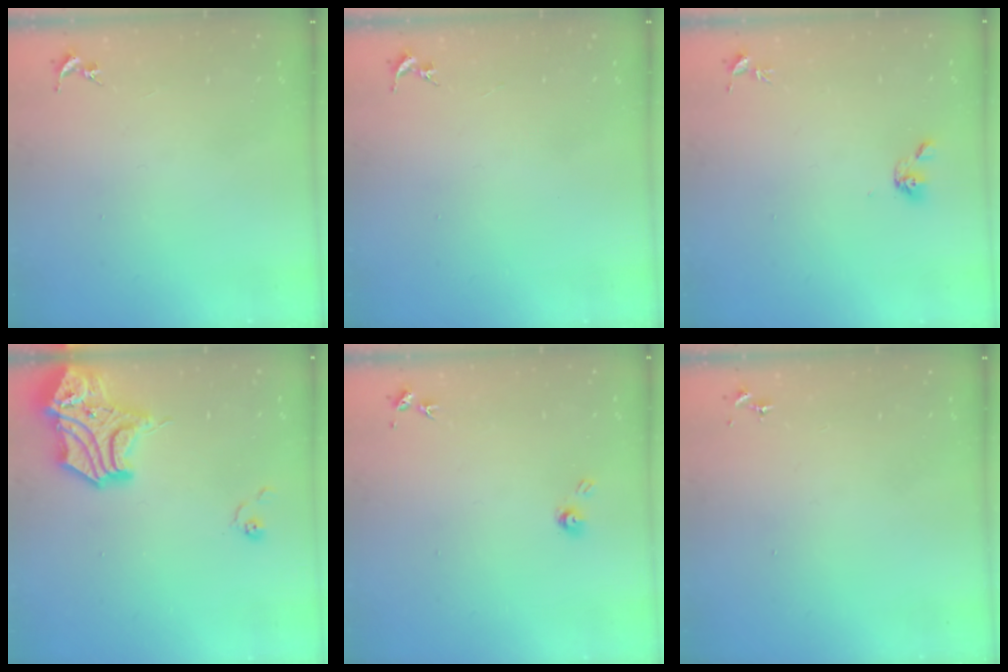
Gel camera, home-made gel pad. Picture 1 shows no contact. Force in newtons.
{"total": 0.0}
{"total": 5.2, "press": 4.6, "slide": 2.3}
{"total": 15.8, "press": 15.6, "slide": 2.4}
{"total": 4.0, "press": 4.0, "slide": 0.3}
{"total": 0.0}